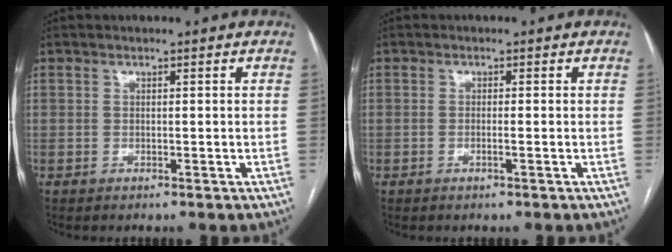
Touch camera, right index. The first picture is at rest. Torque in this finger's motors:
{"motor_torque": [-0.35, 0.21, -0.02, 0.00]}